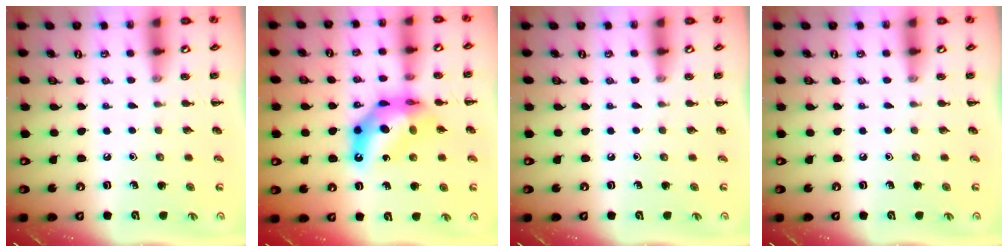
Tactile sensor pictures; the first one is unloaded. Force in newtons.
{"total": 13.0, "press": 12.5, "slide": 3.8}
{"total": 0.0}
{"total": 0.0}